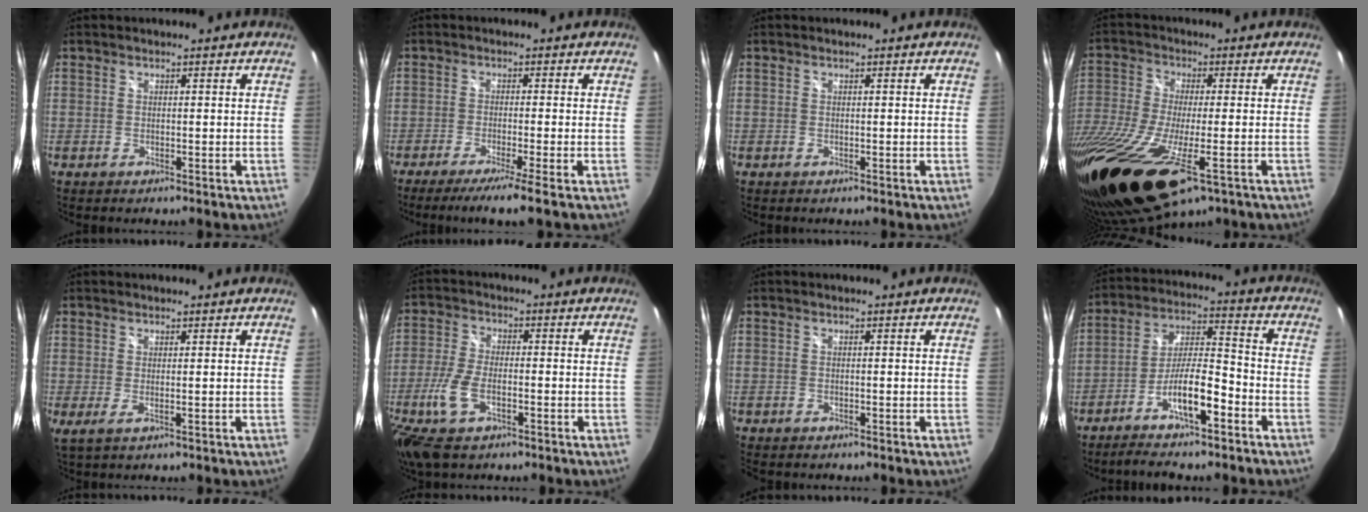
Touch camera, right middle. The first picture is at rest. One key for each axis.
{"total": 7.5, "fx": -5.6, "fy": -1.1, "fz": 4.8, "tx": -0.099, "ty": -0.029, "tz": -0.094}
{"total": 0.0}
{"total": 25.2, "fx": -12.2, "fy": 8.7, "fz": 20.2, "tx": -0.438, "ty": -0.094, "tz": -0.216}
{"total": 1.9, "fx": 0.1, "fy": 0.1, "fz": 1.9, "tx": -0.035, "ty": -0.006, "tz": 0.002}
{"total": 10.5, "fx": -5.0, "fy": 4.8, "fz": 7.9, "tx": -0.182, "ty": -0.016, "tz": -0.096}
{"total": 0.9, "fx": -0.8, "fy": 0.3, "fz": 0.2, "tx": -0.008, "ty": -0.003, "tz": -0.014}
{"total": 10.7, "fx": -6.5, "fy": 2.0, "fz": 8.2, "tx": -0.171, "ty": 0.006, "tz": -0.114}